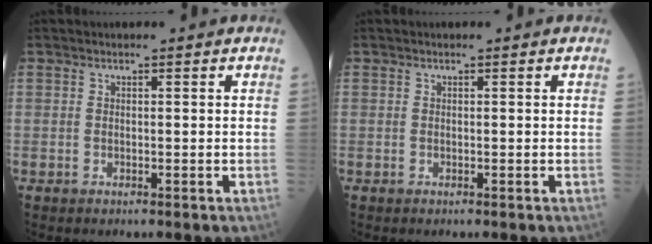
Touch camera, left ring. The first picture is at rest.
{"total": 0.0}